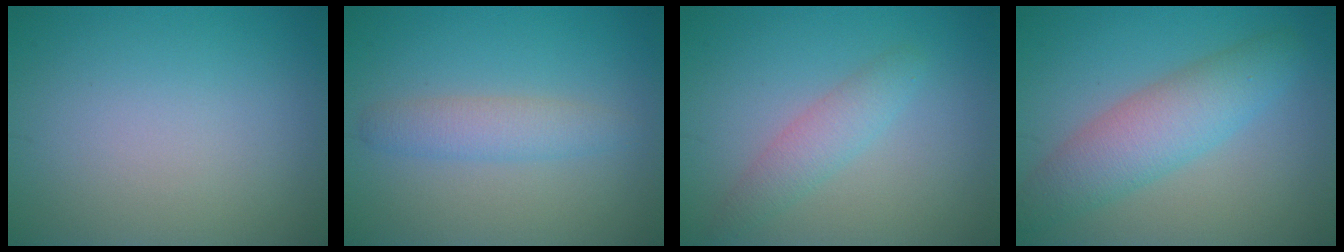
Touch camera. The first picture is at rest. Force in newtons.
{"total": 2.5, "press": 2.5, "slide": 0.2}
{"total": 2.4, "press": 2.4, "slide": 0.1}
{"total": 5.3, "press": 5.3, "slide": 0.2}